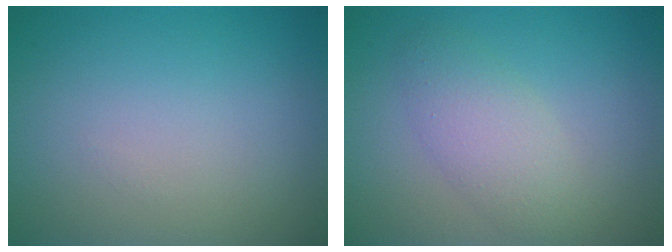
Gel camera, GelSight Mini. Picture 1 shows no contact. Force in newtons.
{"total": 3.1, "press": 3.1, "slide": 0.3}